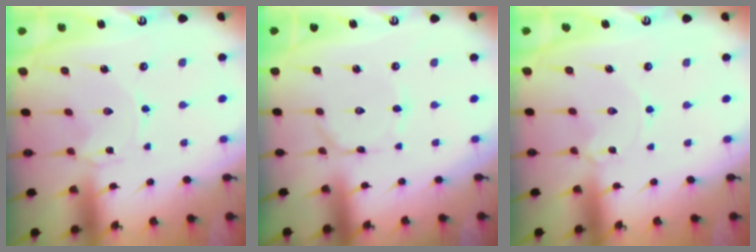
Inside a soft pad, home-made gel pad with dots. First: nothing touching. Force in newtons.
{"total": 0.9, "press": 0.9, "slide": 0.0}
{"total": 1.7, "press": 1.6, "slide": 0.1}